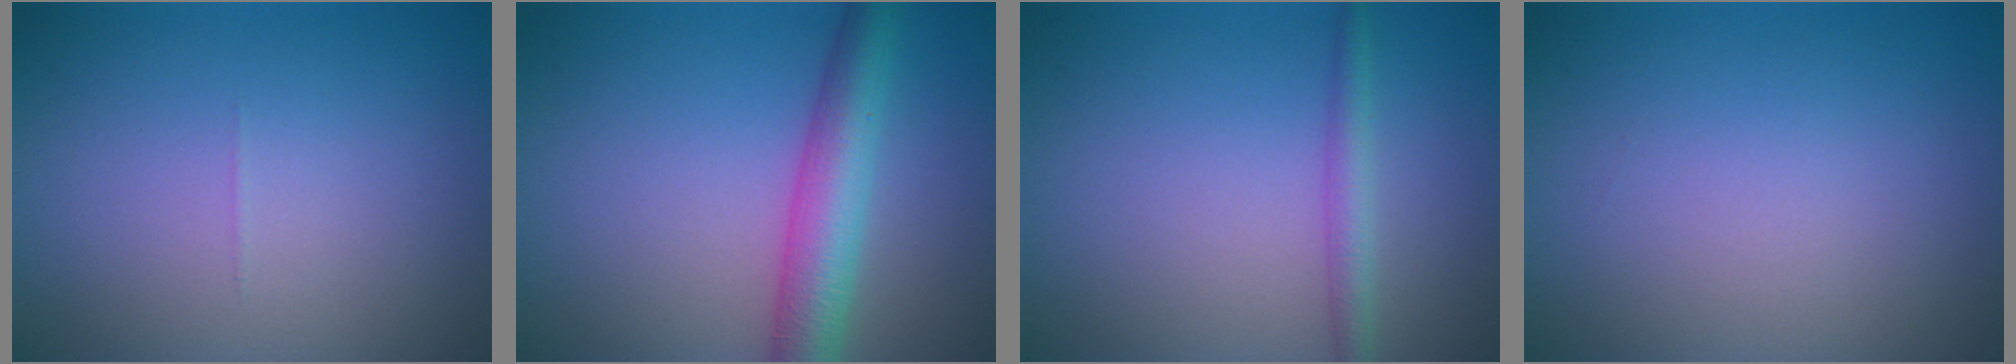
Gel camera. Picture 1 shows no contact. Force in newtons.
{"total": 5.7, "press": 5.7, "slide": 0.1}
{"total": 2.2, "press": 2.2, "slide": 0.1}
{"total": 0.0}